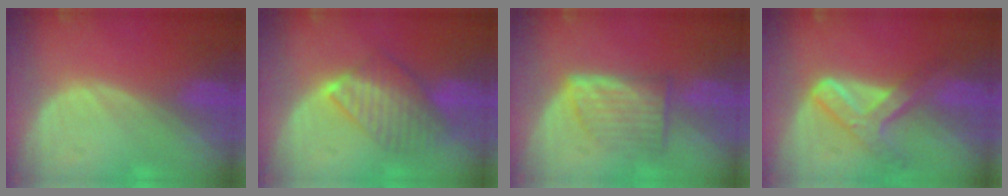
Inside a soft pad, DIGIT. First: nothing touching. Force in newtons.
{"total": 7.1, "press": 7.0, "slide": 1.5}
{"total": 6.3, "press": 5.9, "slide": 2.1}
{"total": 7.2, "press": 6.1, "slide": 3.8}